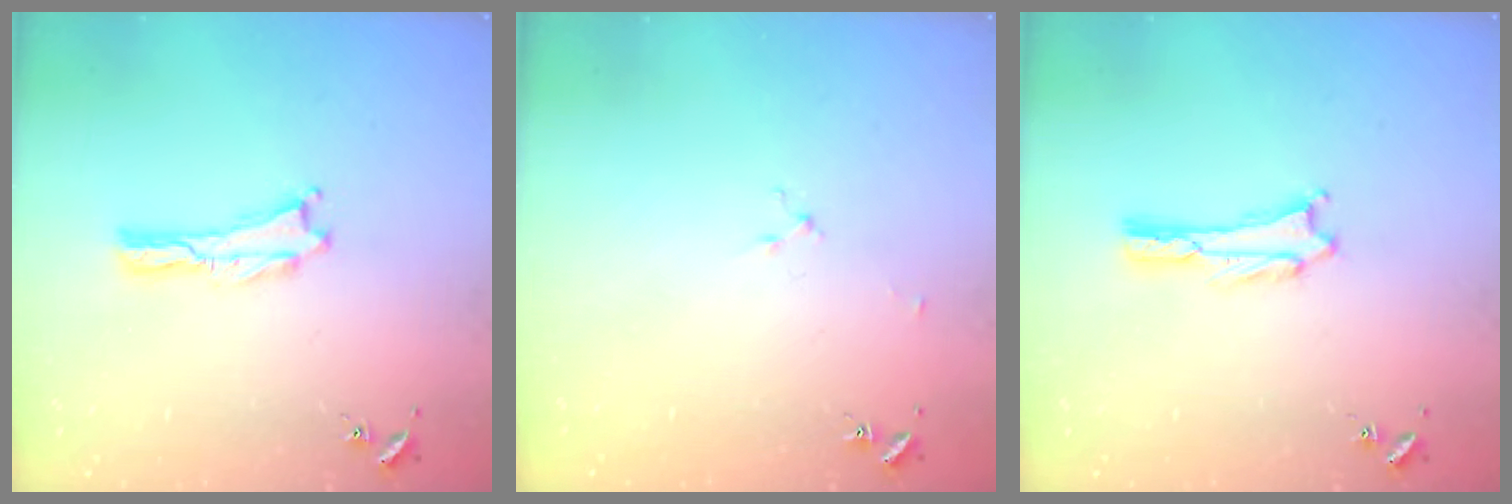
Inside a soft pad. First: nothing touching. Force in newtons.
{"total": 1.6, "press": 1.6, "slide": 0.2}
{"total": 1.6, "press": 1.6, "slide": 0.2}